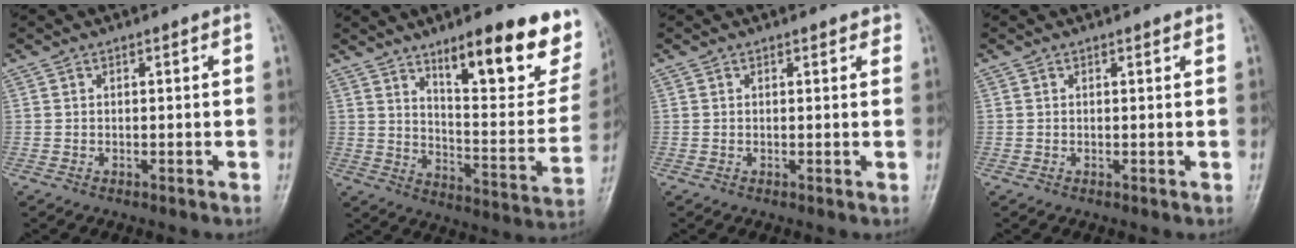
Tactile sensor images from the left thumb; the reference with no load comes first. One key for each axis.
{"total": 22.3, "fx": 13.9, "fy": 6.5, "fz": 16.2, "tx": -0.171, "ty": -0.076, "tz": 0.207}
{"total": 1.4, "fx": 1.0, "fy": 0.6, "fz": 0.7, "tx": -0.003, "ty": -0.004, "tz": 0.008}
{"total": 0.6, "fx": 0.5, "fy": 0.1, "fz": 0.3, "tx": -0.007, "ty": -0.002, "tz": 0.006}